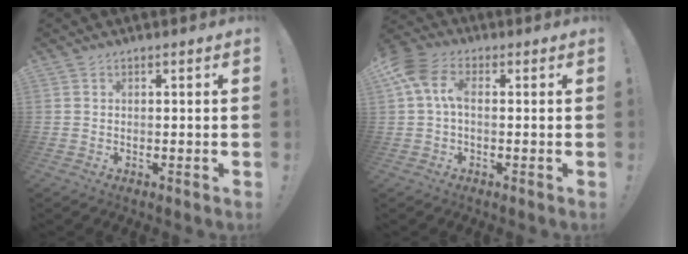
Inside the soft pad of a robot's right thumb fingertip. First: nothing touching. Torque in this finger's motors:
{"motor_torque": [-0.62, 1.50, 0.63, -0.03, 0.44]}